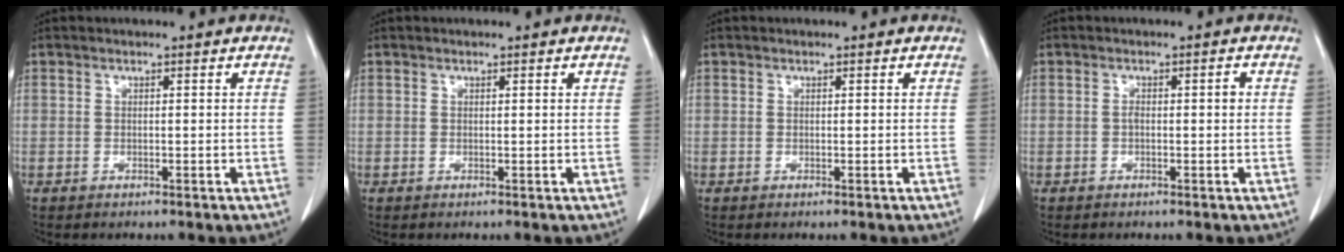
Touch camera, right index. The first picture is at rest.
{"total": 0.0}
{"total": 0.0}
{"total": 1.6, "force": [0.0, 0.5, 1.5], "torque": [-0.025, 0.002, 0.001]}